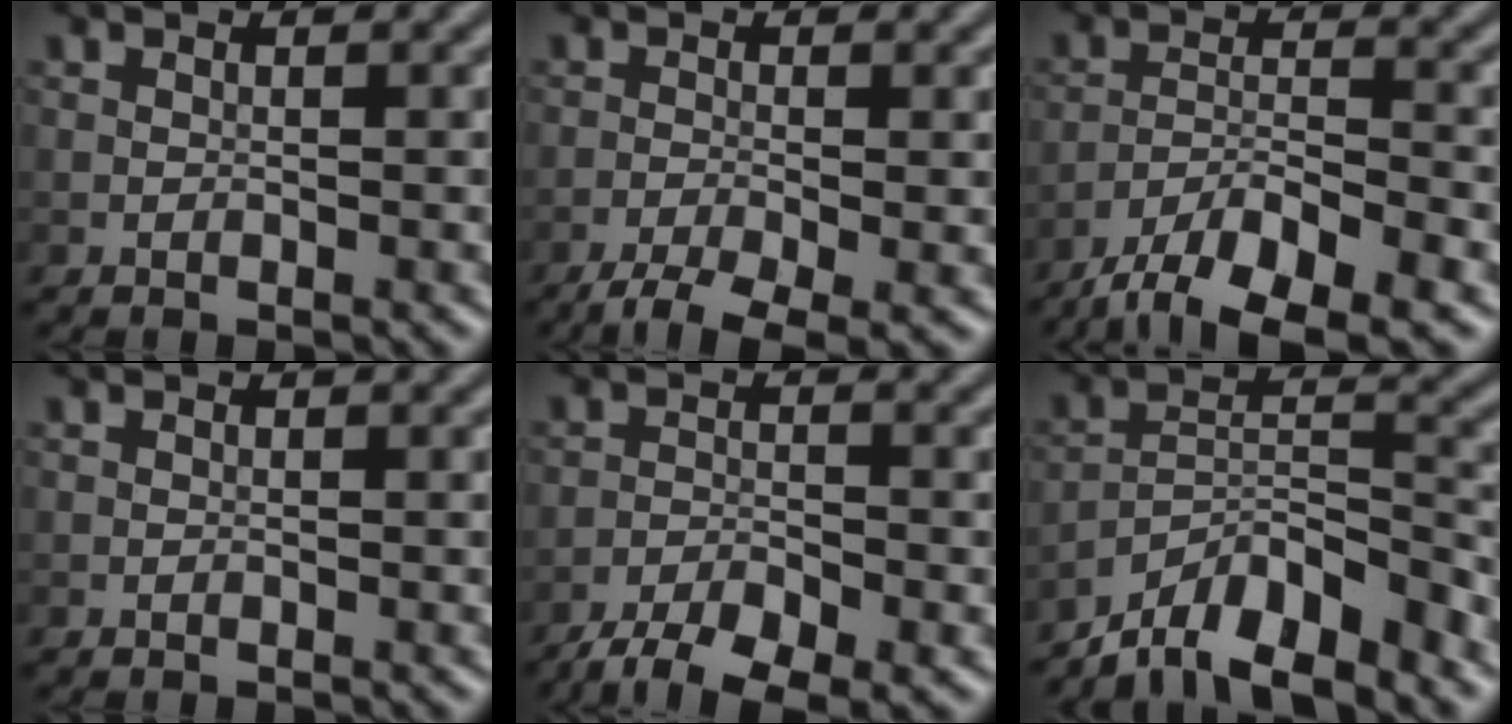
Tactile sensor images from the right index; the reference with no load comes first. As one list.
[{"total": 4.1, "force": [-2.8, 0.9, 2.9], "torque": [-0.055, -0.007, -0.054]}, {"total": 7.8, "force": [-5.9, 2.2, 4.7], "torque": [-0.077, -0.003, -0.106]}, {"total": 0.0}, {"total": 5.5, "force": [-4.1, 1.4, 3.3], "torque": [-0.056, -0.004, -0.074]}, {"total": 8.7, "force": [-6.9, 2.6, 4.5], "torque": [-0.065, 0.004, -0.123]}]